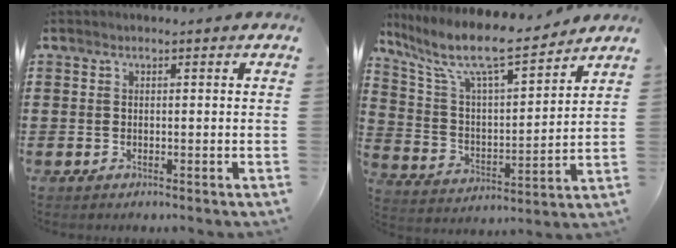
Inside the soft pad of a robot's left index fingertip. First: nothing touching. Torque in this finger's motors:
{"motor_torque": [2.14, 0.00, 0.39, 0.21]}